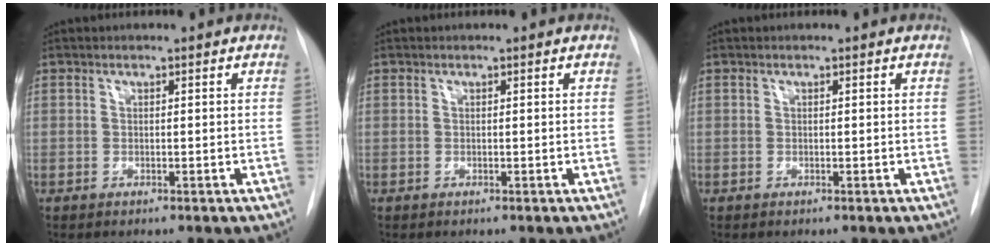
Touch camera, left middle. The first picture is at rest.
{"total": 0.0}
{"total": 0.0}